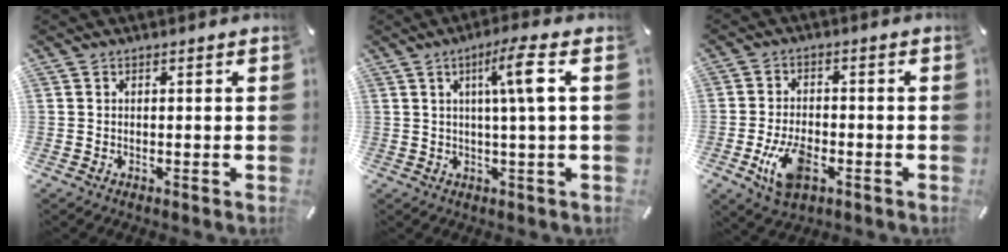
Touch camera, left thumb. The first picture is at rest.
{"total": 8.6, "force": [2.3, 0.3, 8.3], "torque": [-0.146, -0.001, 0.027]}
{"total": 9.4, "force": [-3.4, 5.4, 6.9], "torque": [-0.144, 0.002, -0.061]}